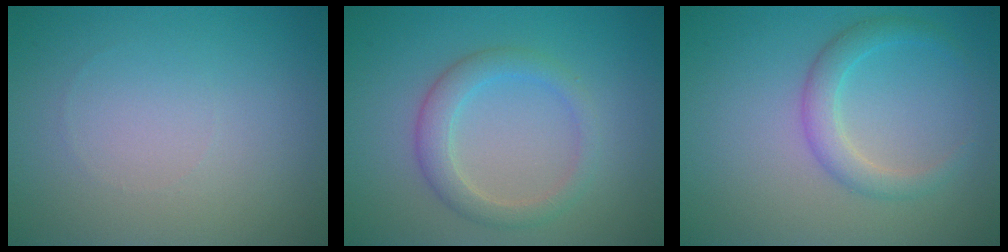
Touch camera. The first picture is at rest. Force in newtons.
{"total": 2.9, "press": 2.9, "slide": 0.2}
{"total": 2.6, "press": 2.6, "slide": 0.0}